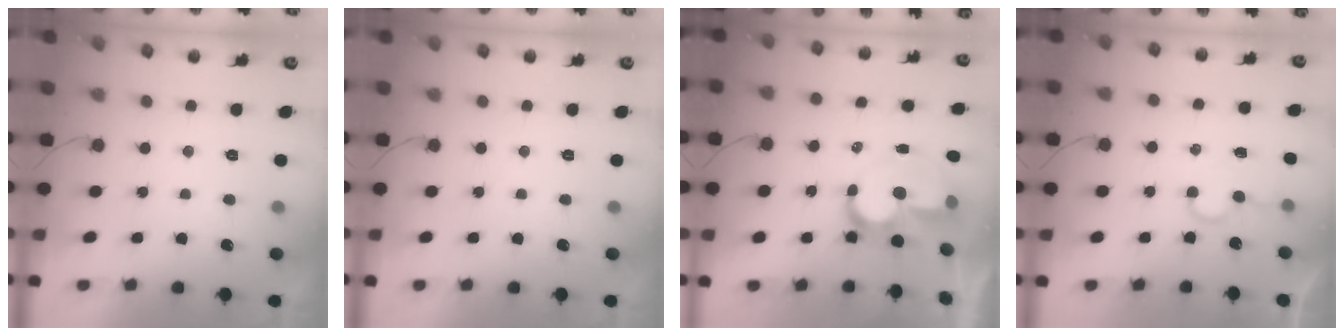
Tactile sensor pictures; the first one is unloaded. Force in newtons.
{"total": 0.0}
{"total": 10.0, "press": 9.9, "slide": 0.7}
{"total": 3.6, "press": 3.5, "slide": 0.3}